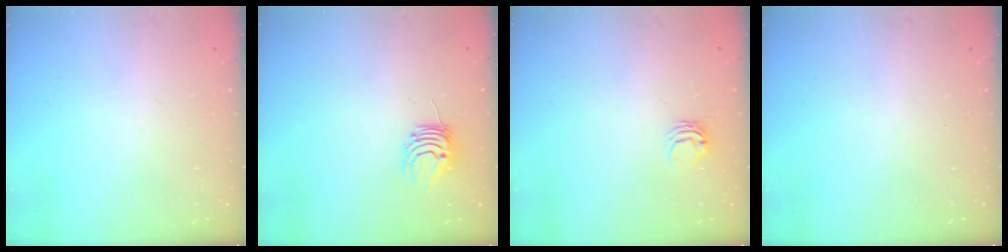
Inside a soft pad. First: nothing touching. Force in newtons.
{"total": 7.7, "press": 7.7, "slide": 0.7}
{"total": 4.9, "press": 4.9, "slide": 0.3}
{"total": 0.0}